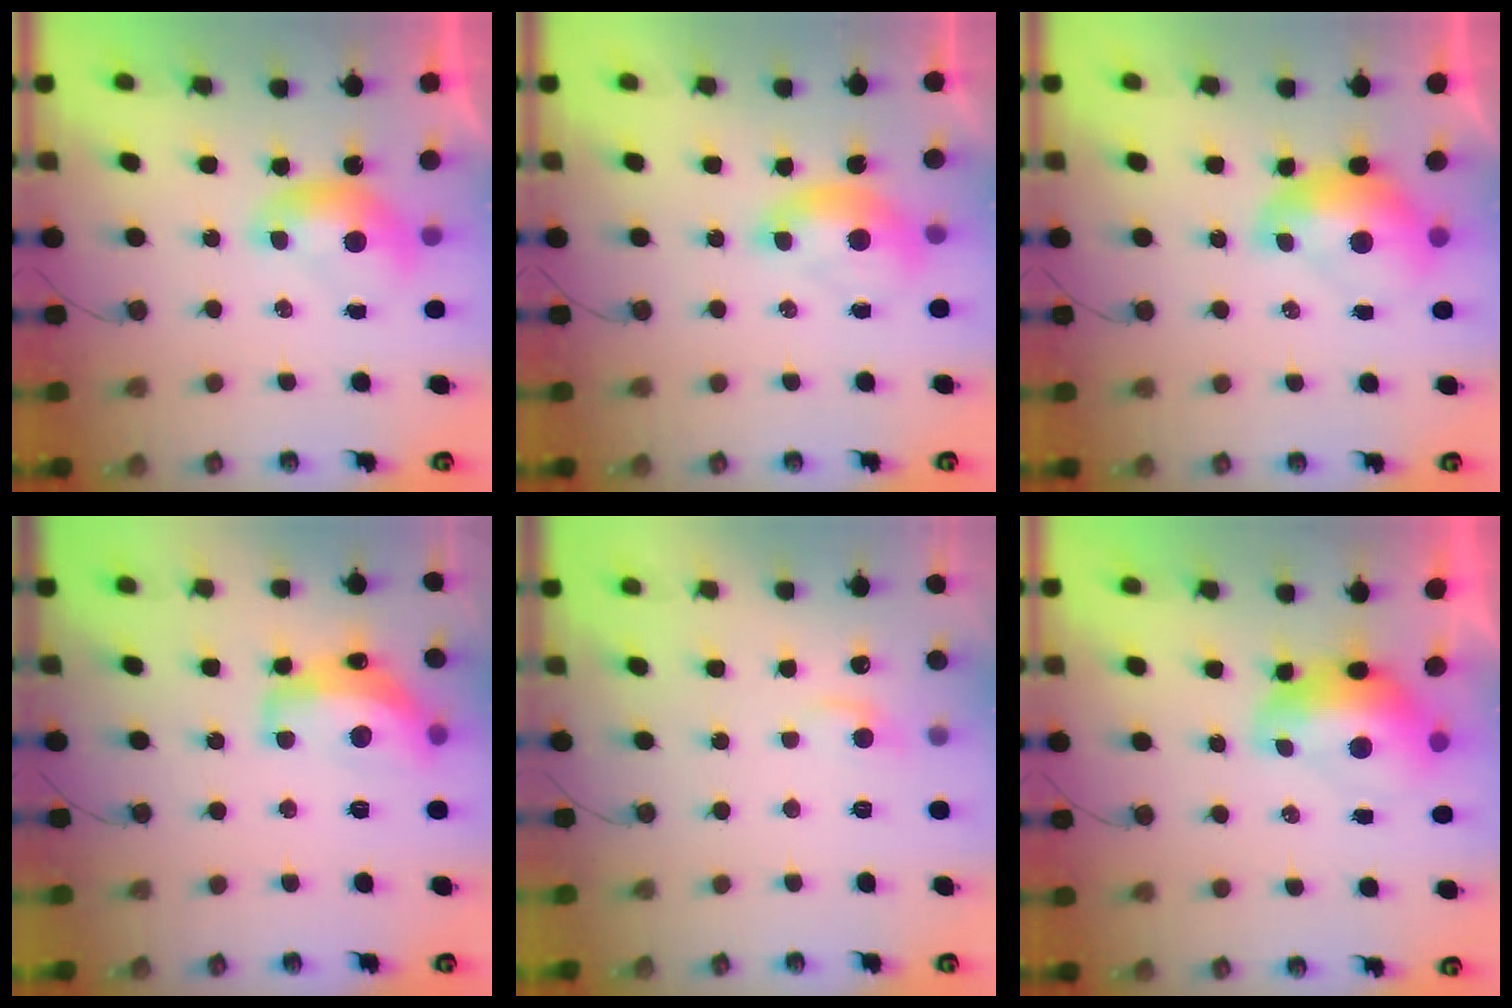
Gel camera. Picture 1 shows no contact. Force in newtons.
{"total": 1.7, "press": 1.6, "slide": 0.7}
{"total": 2.4, "press": 2.3, "slide": 0.7}
{"total": 9.3, "press": 9.3, "slide": 0.6}
{"total": 0.8, "press": 0.3, "slide": 0.7}
{"total": 2.9, "press": 2.9, "slide": 0.7}